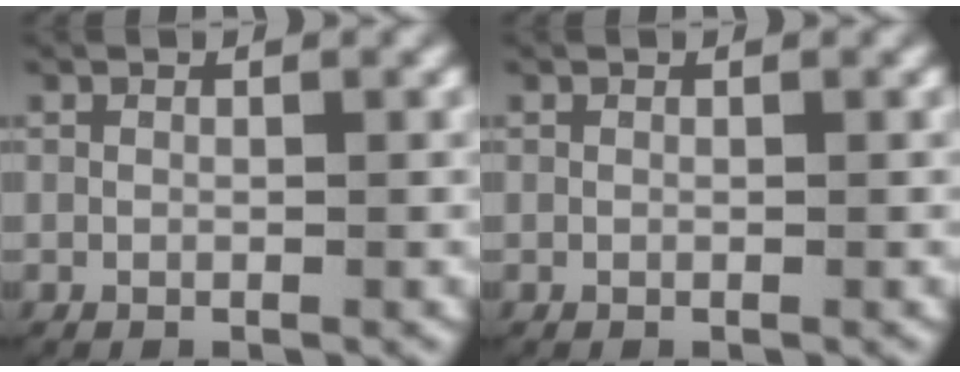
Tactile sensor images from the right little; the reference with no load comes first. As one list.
[{"total": 0.0}]